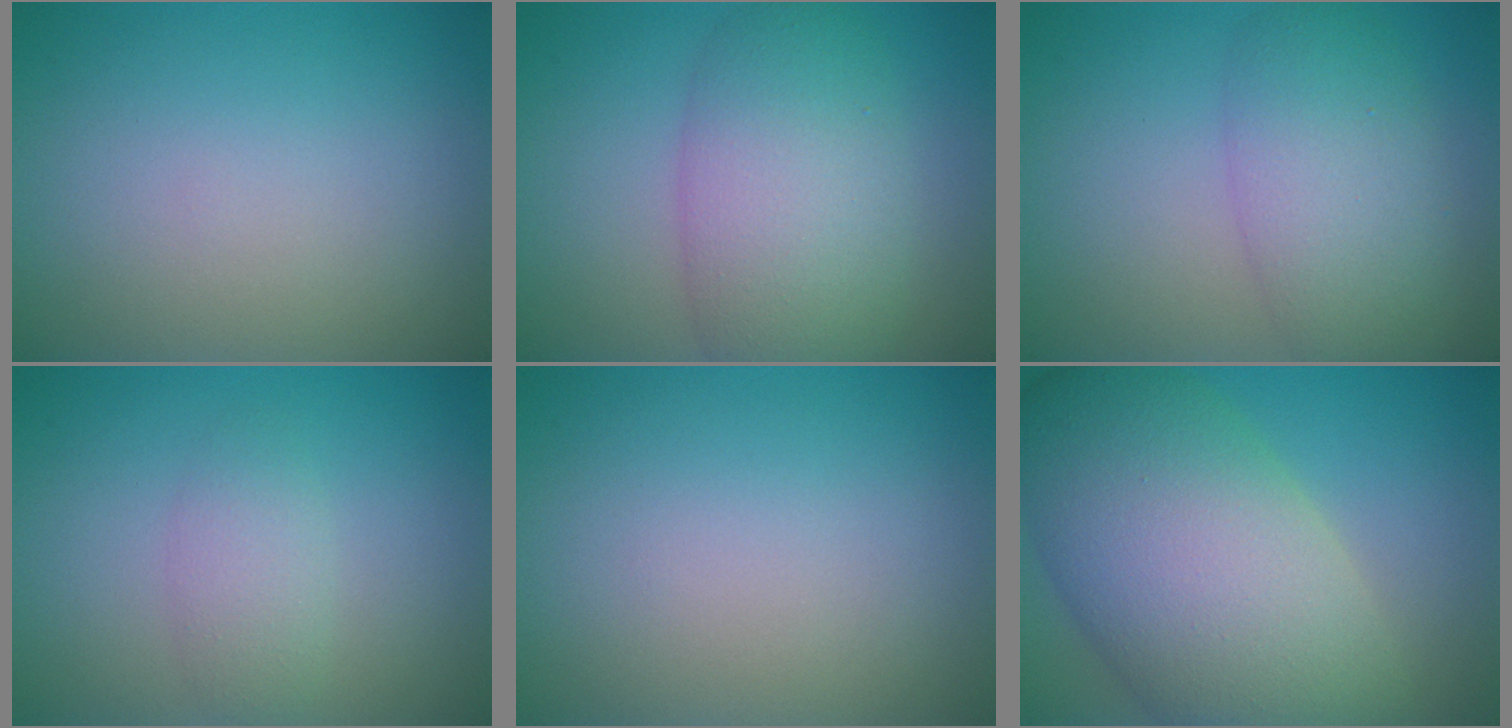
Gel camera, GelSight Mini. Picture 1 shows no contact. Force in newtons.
{"total": 7.6, "press": 7.6, "slide": 0.2}
{"total": 5.6, "press": 5.6, "slide": 0.0}
{"total": 1.9, "press": 1.9, "slide": 0.1}
{"total": 0.0}
{"total": 13.8, "press": 13.8, "slide": 0.8}